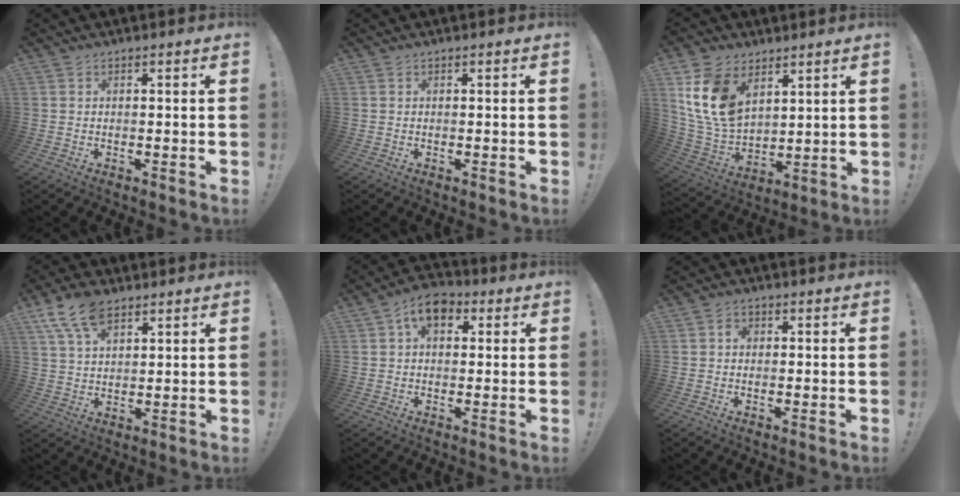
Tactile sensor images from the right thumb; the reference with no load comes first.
{"total": 0.0}
{"total": 15.6, "force": [7.0, 10.6, 9.2], "torque": [-0.186, -0.040, 0.135]}
{"total": 10.3, "force": [6.3, 5.2, 6.2], "torque": [-0.111, -0.017, 0.120]}
{"total": 7.9, "force": [2.6, 5.1, 5.5], "torque": [-0.086, 0.006, 0.047]}
{"total": 1.9, "force": [-0.3, 1.4, 1.2], "torque": [-0.024, 0.007, -0.007]}